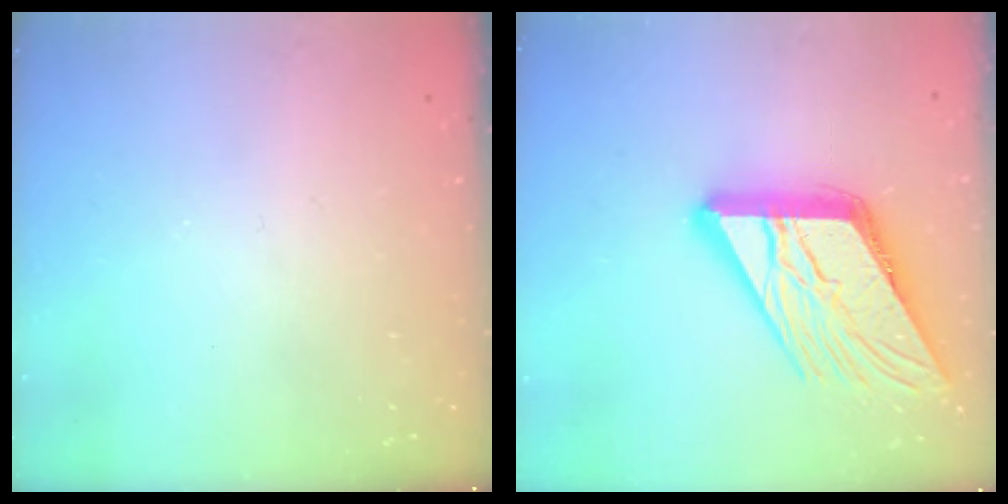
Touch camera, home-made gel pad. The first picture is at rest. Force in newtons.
{"total": 18.3, "press": 18.2, "slide": 1.9}